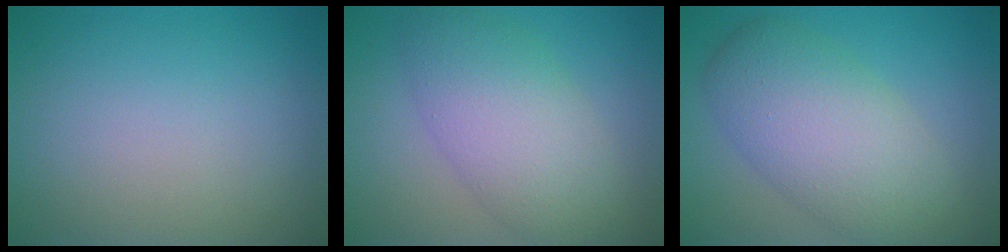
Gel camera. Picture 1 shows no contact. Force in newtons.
{"total": 6.9, "press": 6.9, "slide": 0.3}
{"total": 7.9, "press": 7.8, "slide": 0.5}